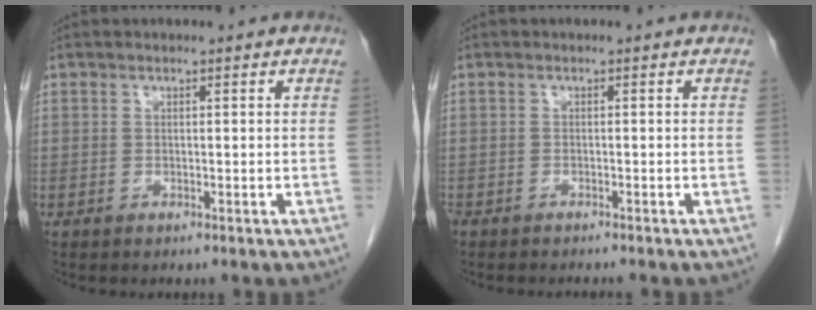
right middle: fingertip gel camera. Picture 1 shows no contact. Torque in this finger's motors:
{"motor_torque": [0.17, -0.10, -0.01, 0.00]}